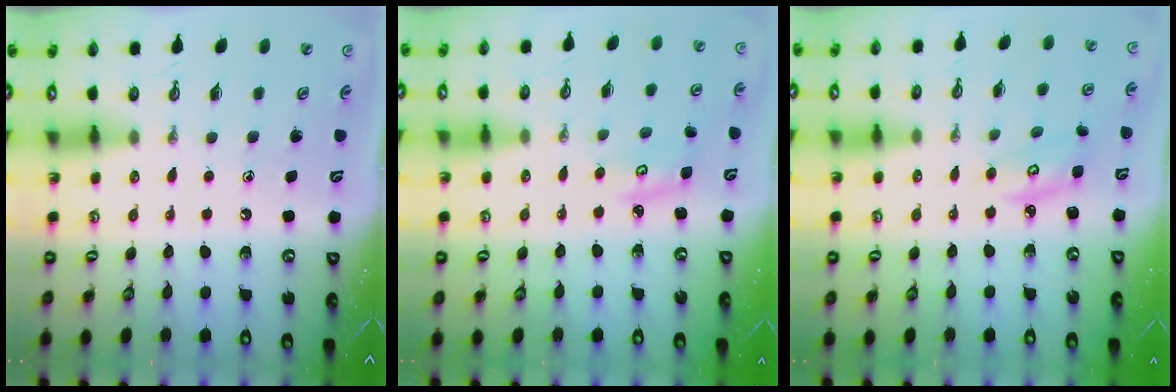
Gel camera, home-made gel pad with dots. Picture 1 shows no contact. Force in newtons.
{"total": 2.9, "press": 2.9, "slide": 0.3}
{"total": 3.1, "press": 3.1, "slide": 0.3}